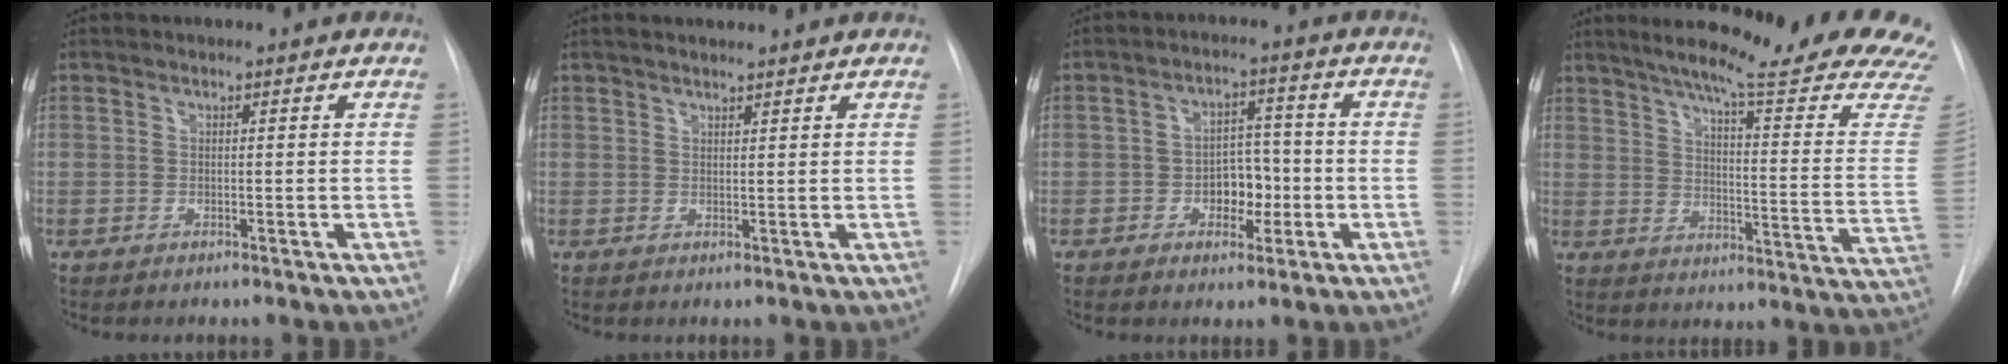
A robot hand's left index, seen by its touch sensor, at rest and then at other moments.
{"total": 3.6, "force": [3.1, 0.4, 1.9], "torque": [-0.027, 0.019, 0.048]}
{"total": 4.8, "force": [-1.5, 3.1, 3.3], "torque": [-0.046, 0.013, -0.023]}
{"total": 29.2, "force": [25.0, 1.4, 14.9], "torque": [-0.185, -0.100, 0.300]}